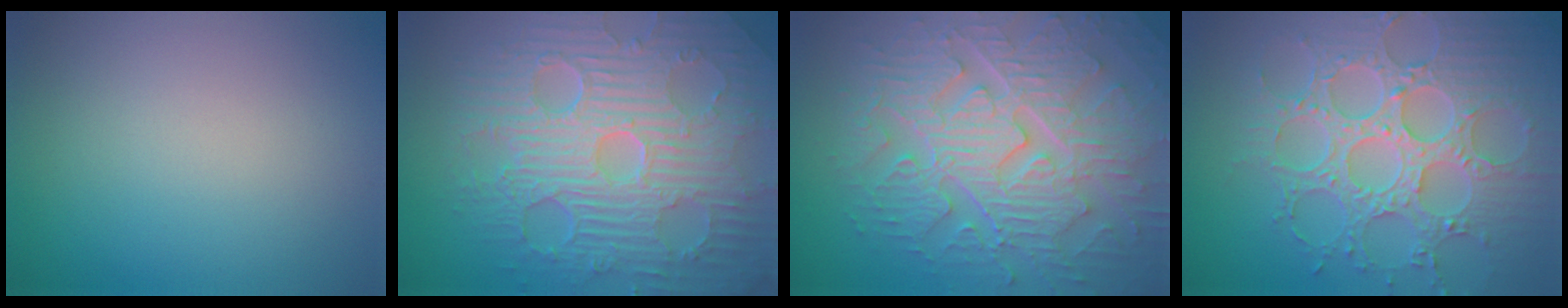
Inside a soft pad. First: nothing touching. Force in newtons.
{"total": 11.2, "press": 7.4, "slide": 8.5}
{"total": 9.4, "press": 6.9, "slide": 6.4}
{"total": 8.5, "press": 6.5, "slide": 5.4}